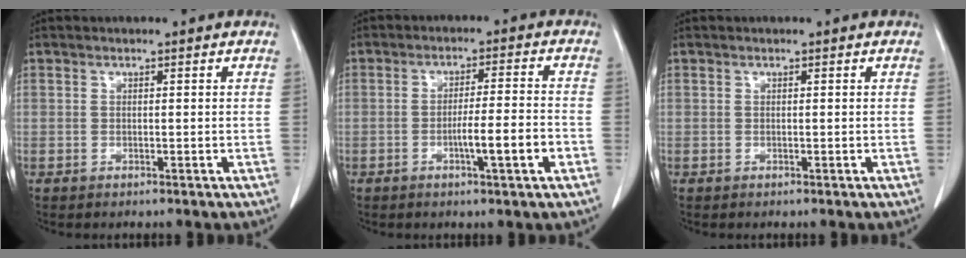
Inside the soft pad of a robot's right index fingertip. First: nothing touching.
{"total": 6.4, "force": [-2.4, -0.2, 5.9], "torque": [-0.092, 0.000, -0.036]}
{"total": 0.0}